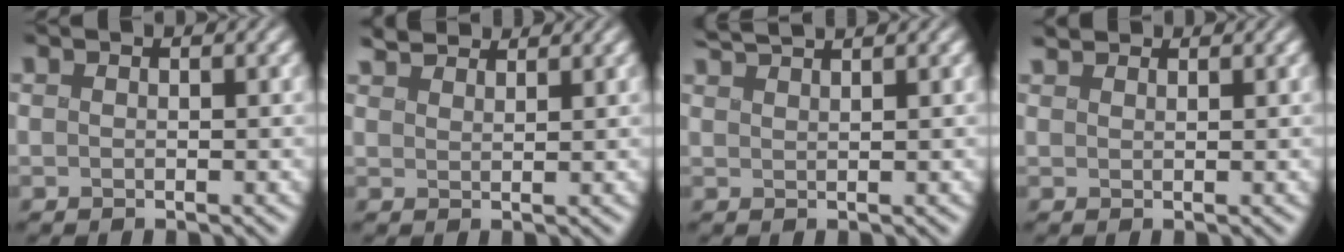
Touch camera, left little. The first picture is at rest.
{"total": 4.4, "force": [4.0, 1.0, 1.5], "torque": [-0.023, 0.017, 0.047]}
{"total": 3.4, "force": [3.0, 0.3, 1.5], "torque": [-0.028, 0.018, 0.039]}
{"total": 2.8, "force": [2.4, 0.9, 0.9], "torque": [-0.013, 0.018, 0.021]}